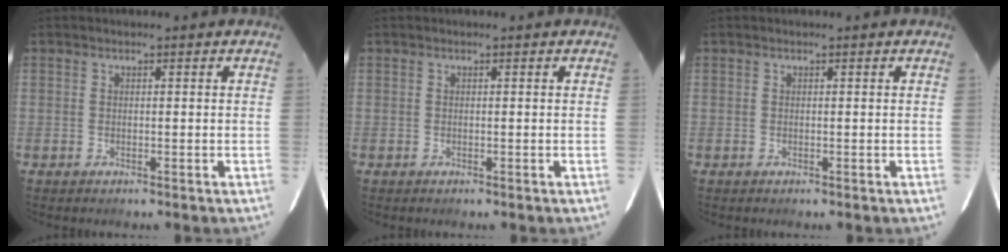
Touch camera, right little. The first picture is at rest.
{"total": 0.0}
{"total": 0.0}